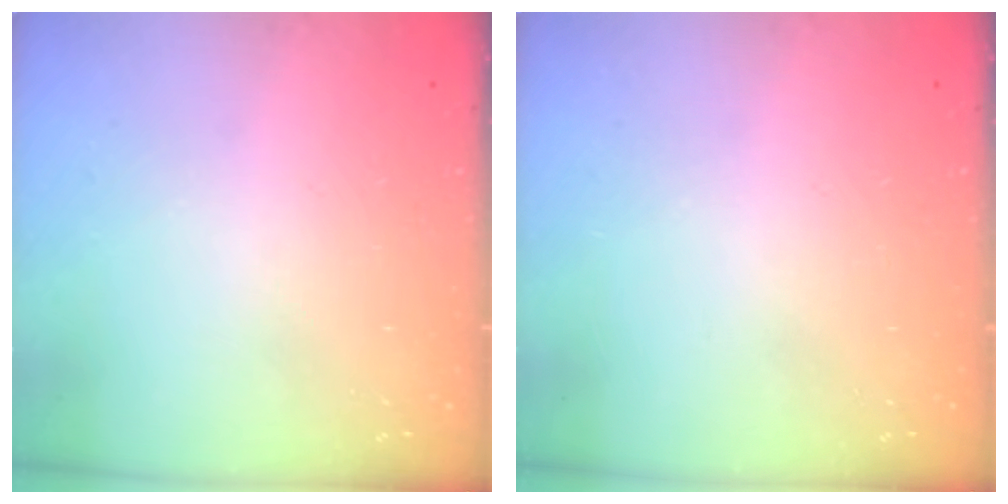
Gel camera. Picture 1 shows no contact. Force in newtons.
{"total": 0.0}